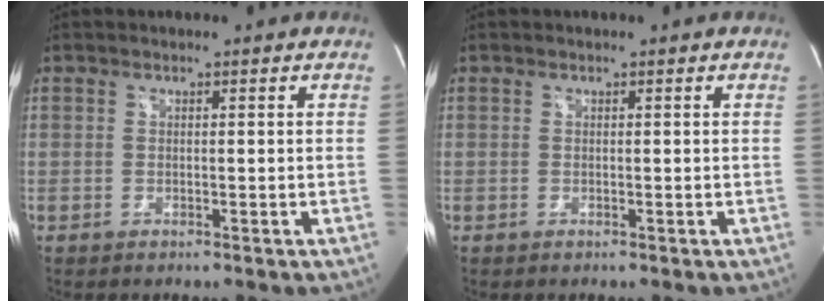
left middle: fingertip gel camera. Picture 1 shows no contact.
{"total": 0.0}